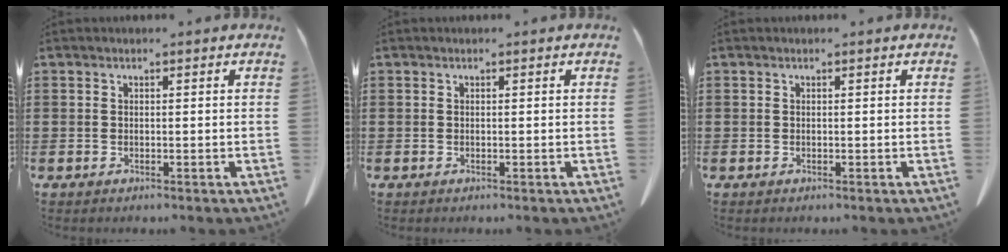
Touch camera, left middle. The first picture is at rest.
{"total": 0.0}
{"total": 0.0}